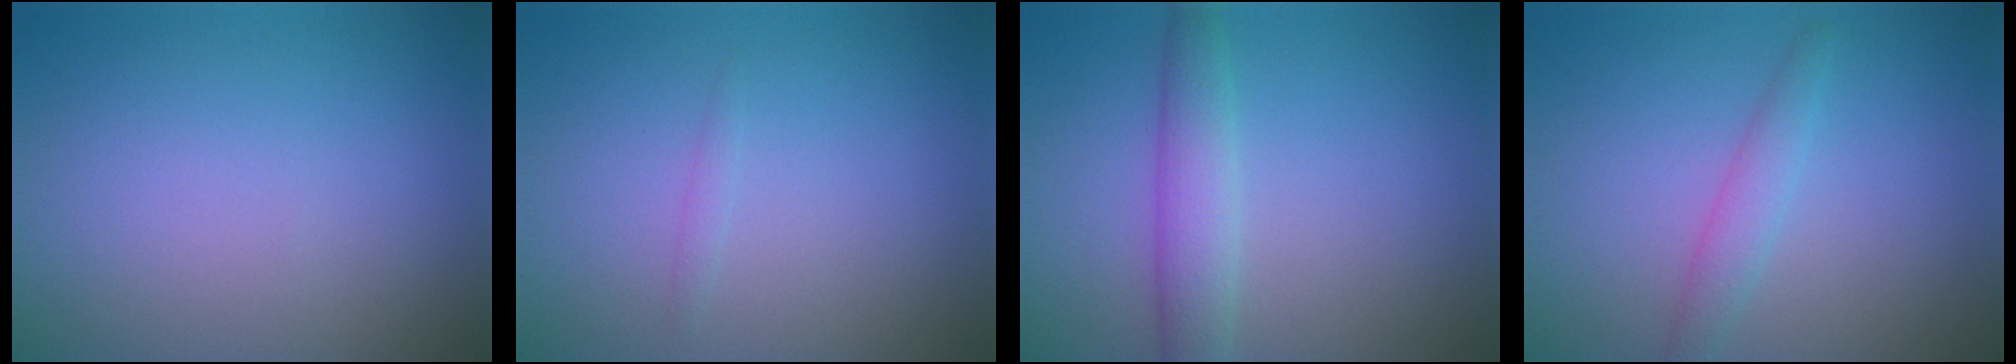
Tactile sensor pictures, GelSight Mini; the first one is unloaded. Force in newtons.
{"total": 0.6, "press": 0.6, "slide": 0.0}
{"total": 3.3, "press": 3.3, "slide": 0.1}
{"total": 1.9, "press": 1.9, "slide": 0.1}